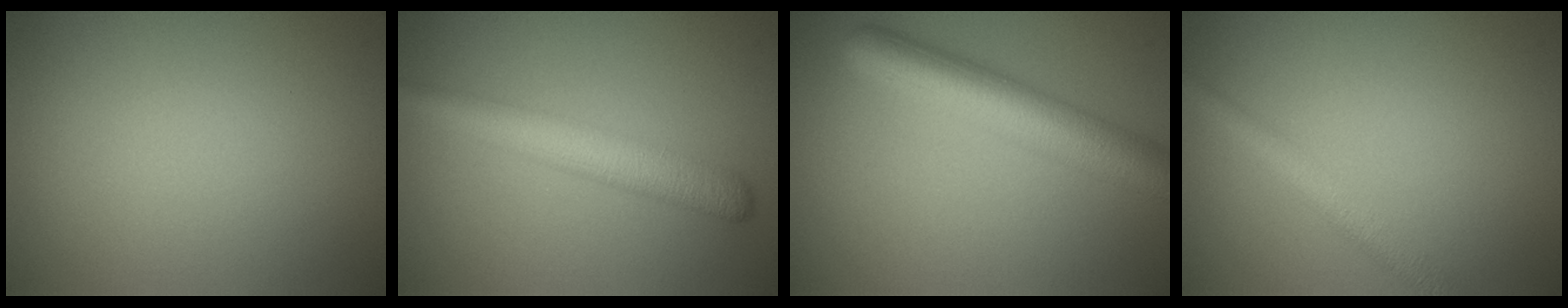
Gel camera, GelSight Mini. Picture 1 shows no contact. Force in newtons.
{"total": 4.5, "press": 4.5, "slide": 0.1}
{"total": 6.0, "press": 6.0, "slide": 0.1}
{"total": 2.7, "press": 2.7, "slide": 0.2}